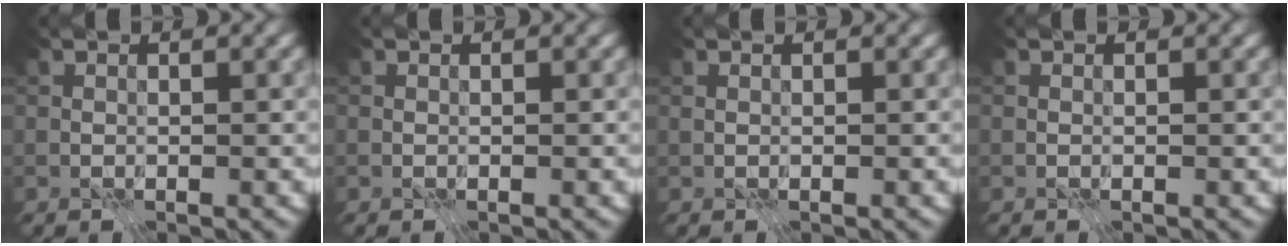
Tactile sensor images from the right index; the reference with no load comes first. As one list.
[{"total": 0.0}, {"total": 0.0}, {"total": 0.0}]